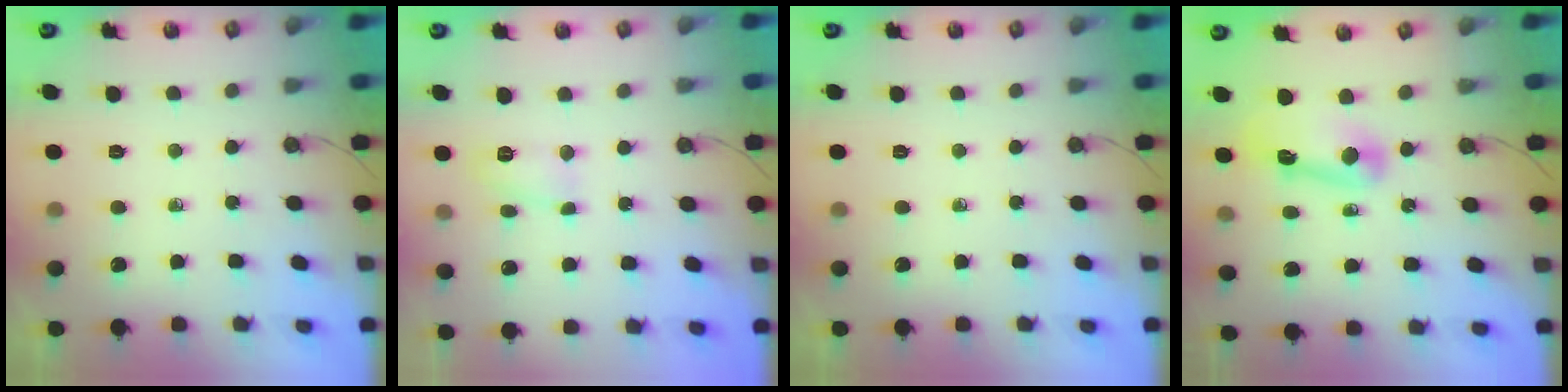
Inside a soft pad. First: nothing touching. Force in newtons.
{"total": 6.0, "press": 6.0, "slide": 0.6}
{"total": 0.0}
{"total": 10.5, "press": 10.4, "slide": 1.3}